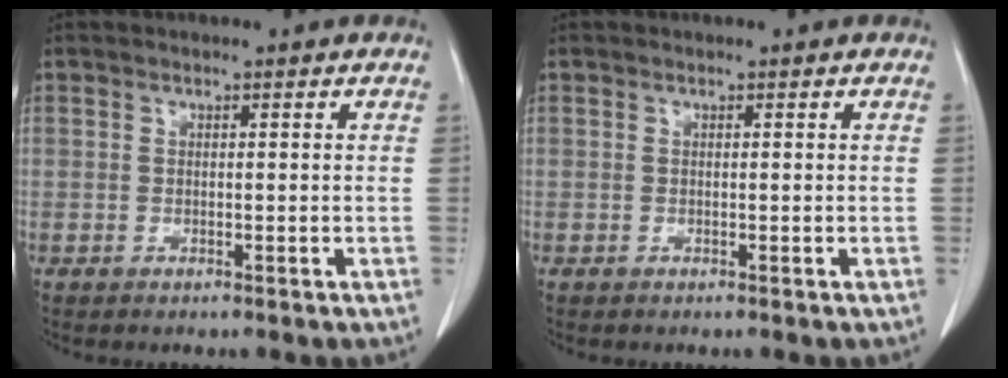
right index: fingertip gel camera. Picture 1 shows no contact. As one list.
[{"total": 0.0}]